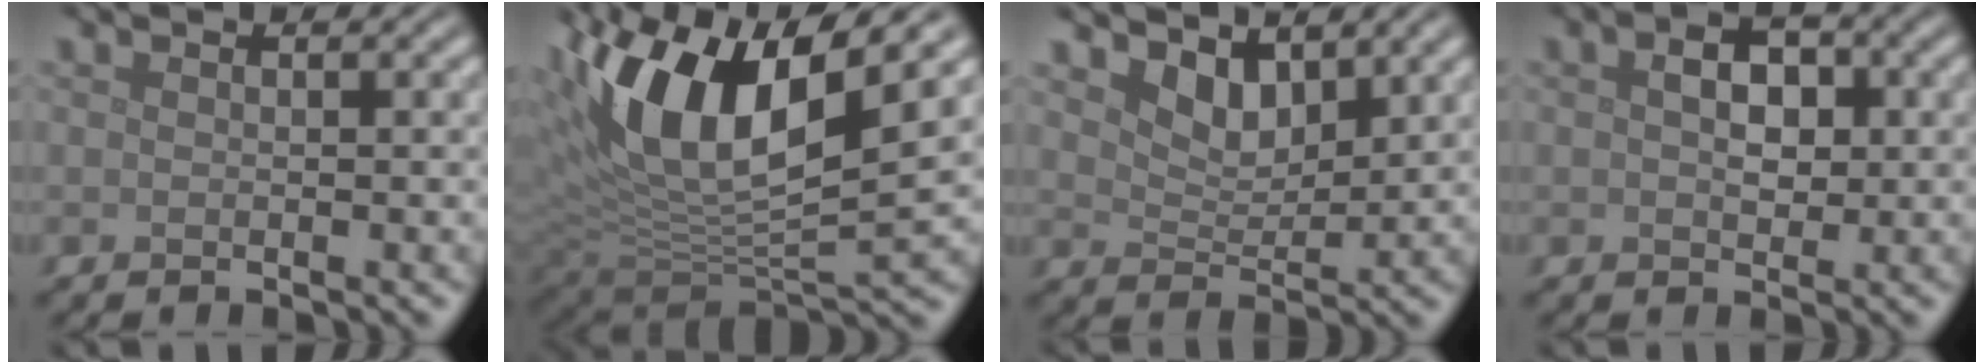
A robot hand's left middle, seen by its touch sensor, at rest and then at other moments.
{"total": 12.1, "force": [5.2, 4.8, 9.9], "torque": [-0.191, 0.005, 0.092]}
{"total": 3.1, "force": [2.6, 1.2, 1.1], "torque": [-0.030, -0.011, 0.042]}
{"total": 3.1, "force": [0.5, 1.9, 2.4], "torque": [-0.043, 0.003, 0.007]}